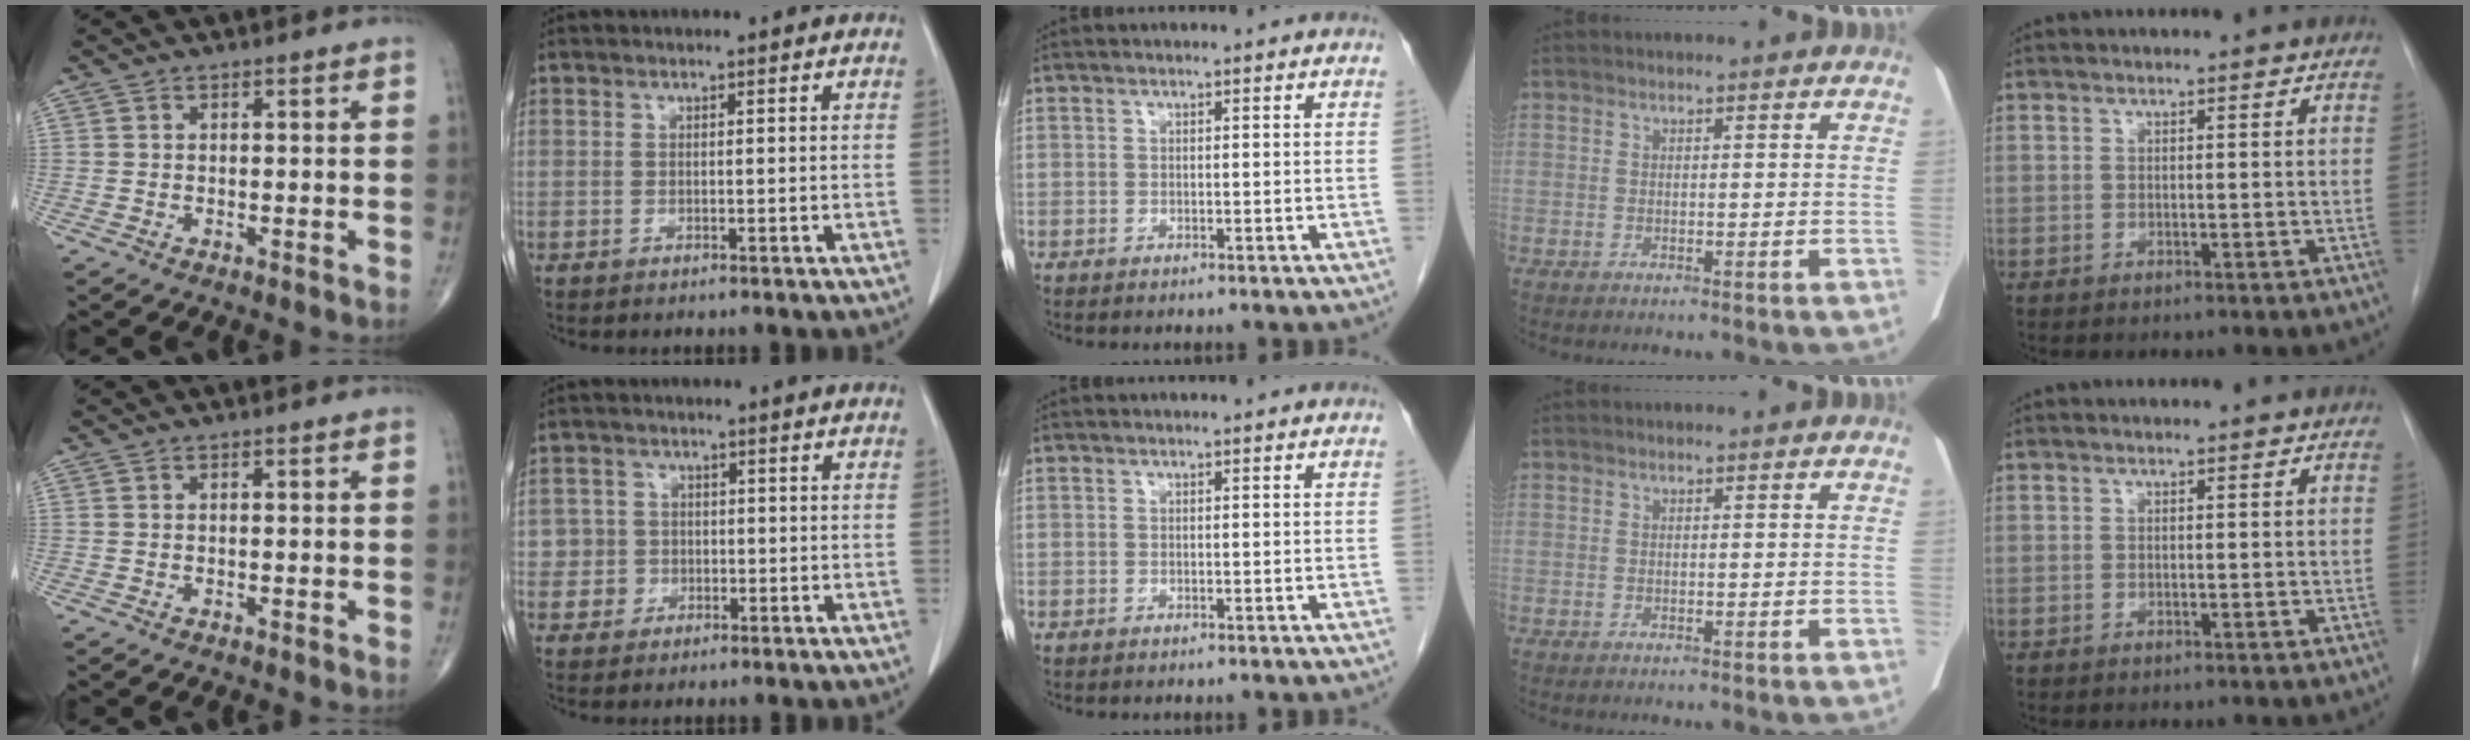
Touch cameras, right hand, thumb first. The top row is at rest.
{"index": {"total": 3.2, "force": [-0.6, 3.1, -0.4], "torque": [0.025, 0.013, -0.015]}}